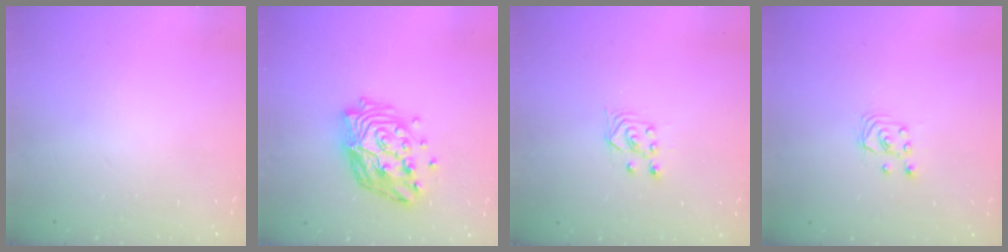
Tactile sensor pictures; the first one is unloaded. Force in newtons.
{"total": 16.5, "press": 16.4, "slide": 1.7}
{"total": 2.5, "press": 2.2, "slide": 1.2}
{"total": 2.6, "press": 2.6, "slide": 0.3}